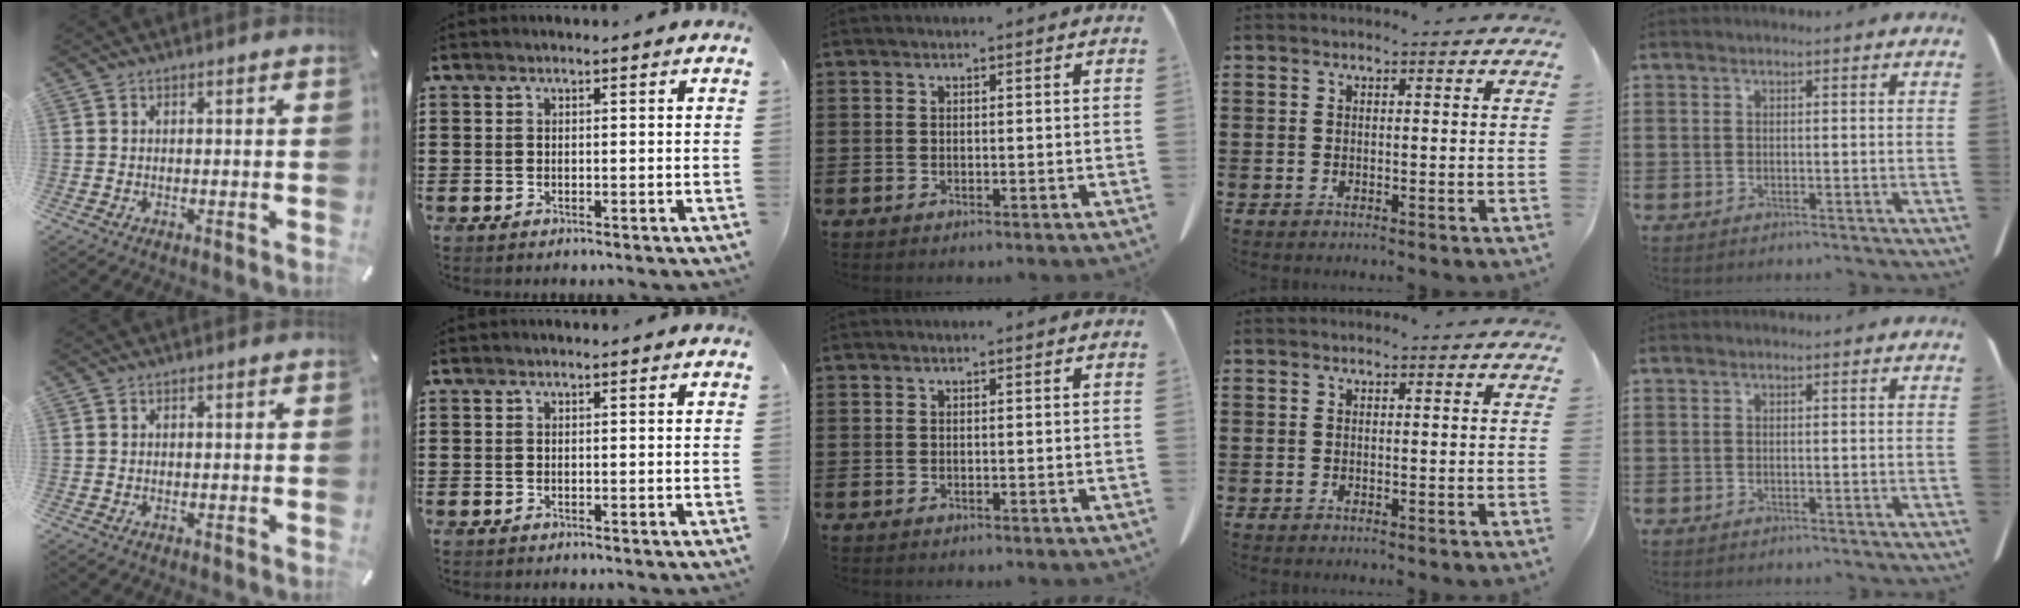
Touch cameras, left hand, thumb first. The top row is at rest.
{}